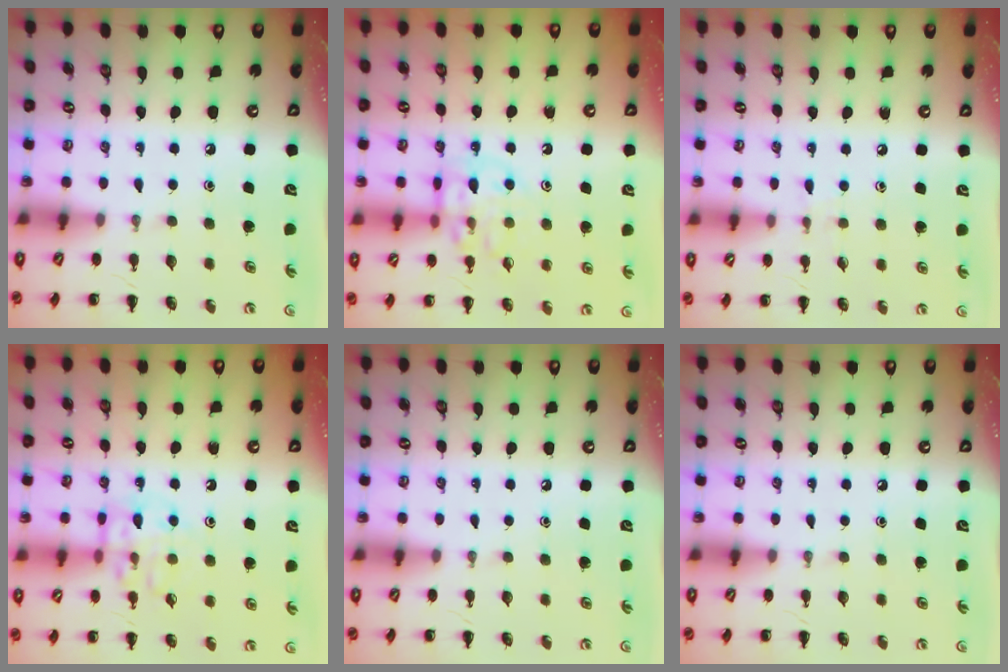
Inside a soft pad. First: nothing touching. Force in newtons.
{"total": 11.2, "press": 11.1, "slide": 1.4}
{"total": 4.4, "press": 4.0, "slide": 1.8}
{"total": 11.6, "press": 11.5, "slide": 1.0}
{"total": 0.0}
{"total": 0.0}